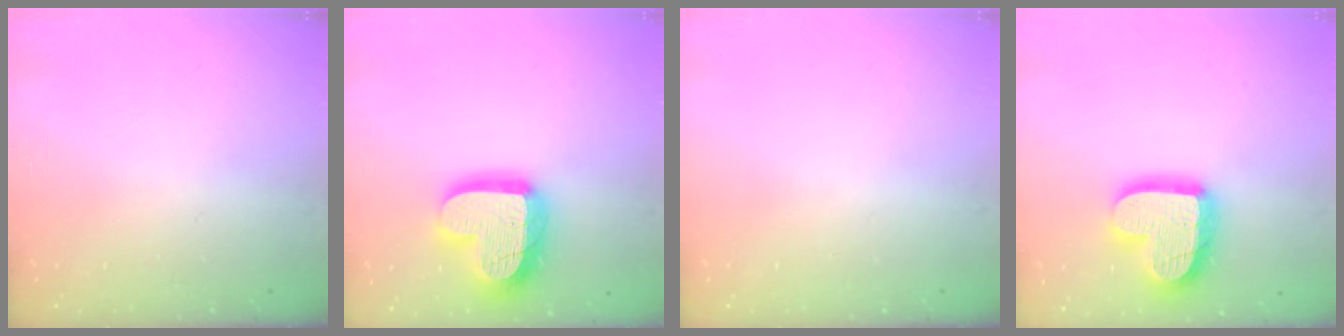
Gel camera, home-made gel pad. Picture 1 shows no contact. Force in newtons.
{"total": 20.3, "press": 20.3, "slide": 1.8}
{"total": 0.0}
{"total": 17.7, "press": 17.7, "slide": 1.5}